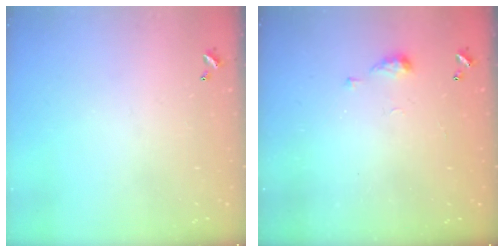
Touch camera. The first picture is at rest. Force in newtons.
{"total": 5.2, "press": 5.1, "slide": 0.7}